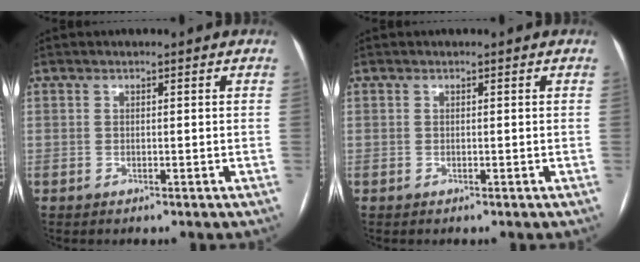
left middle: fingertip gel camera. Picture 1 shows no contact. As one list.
[{"total": 0.0}]